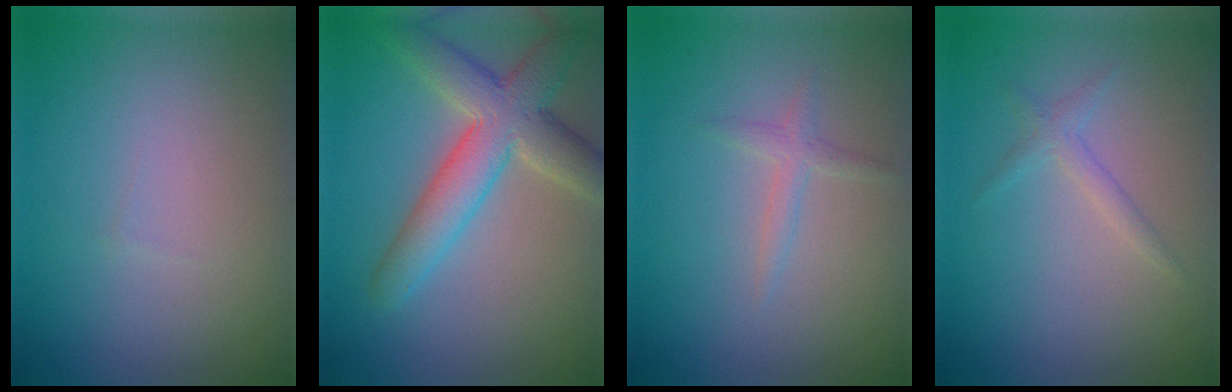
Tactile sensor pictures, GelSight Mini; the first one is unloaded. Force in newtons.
{"total": 6.7, "press": 6.7, "slide": 0.6}
{"total": 1.3, "press": 1.3, "slide": 0.1}
{"total": 1.4, "press": 1.4, "slide": 0.1}